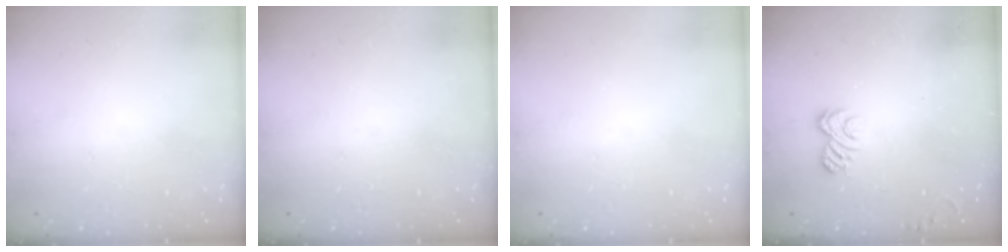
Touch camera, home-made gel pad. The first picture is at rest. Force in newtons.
{"total": 0.0}
{"total": 0.0}
{"total": 4.7, "press": 4.5, "slide": 1.3}